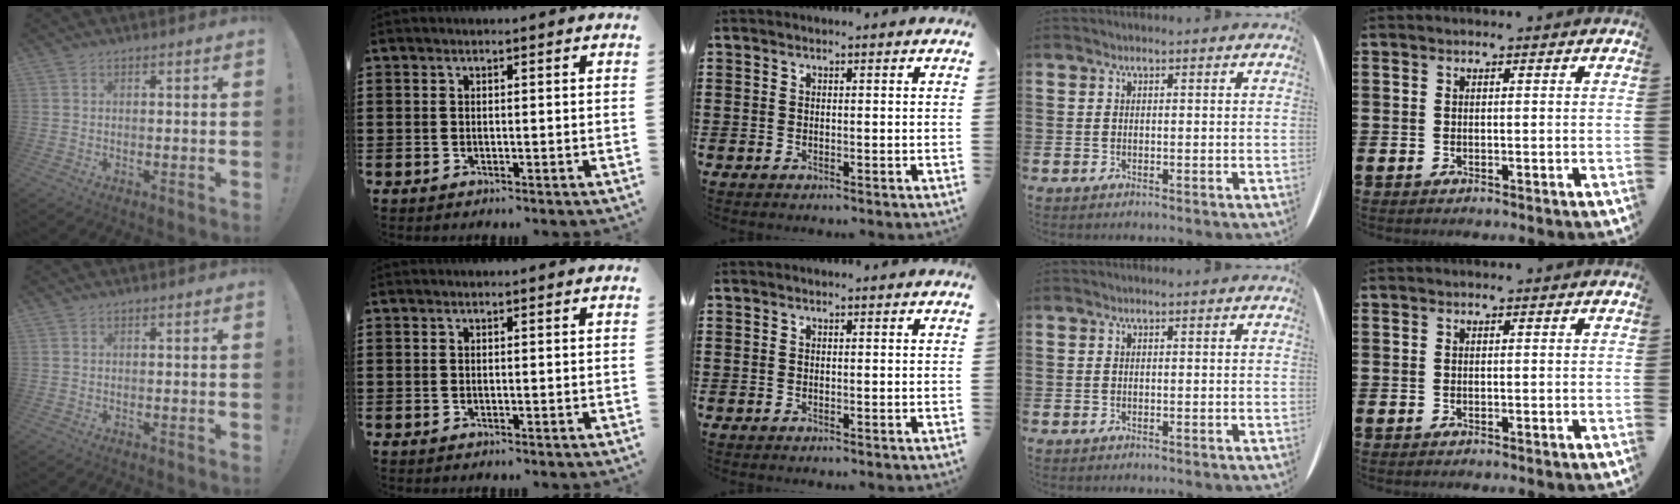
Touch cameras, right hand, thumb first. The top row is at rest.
{}